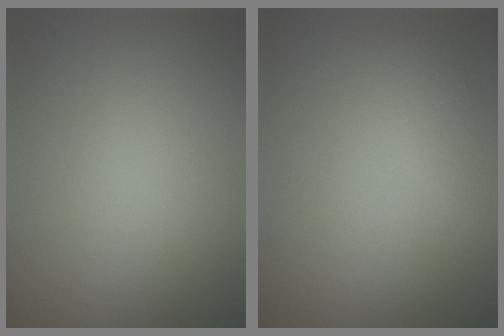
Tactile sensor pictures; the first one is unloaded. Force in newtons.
{"total": 1.4, "press": 1.4, "slide": 0.1}